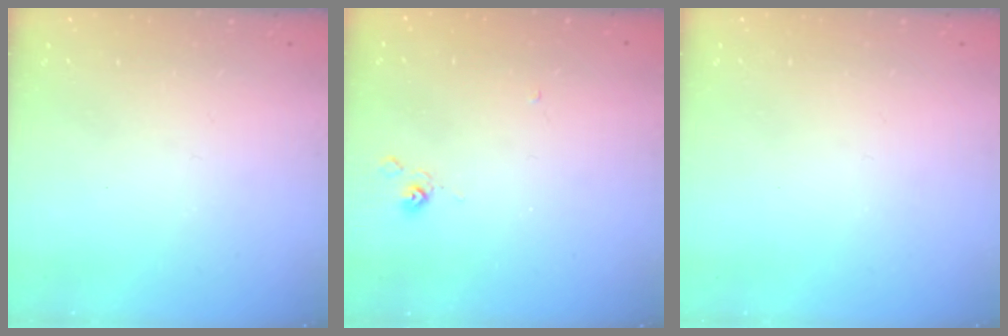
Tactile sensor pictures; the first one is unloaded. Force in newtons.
{"total": 5.1, "press": 5.1, "slide": 0.3}
{"total": 0.0}